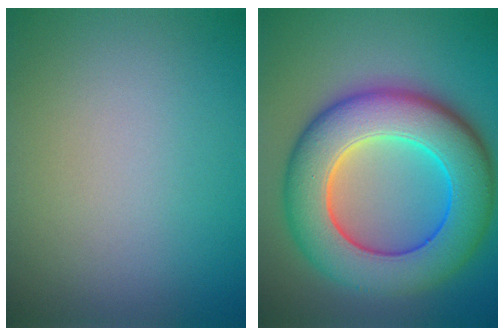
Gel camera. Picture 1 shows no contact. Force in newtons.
{"total": 11.9, "press": 11.9, "slide": 0.1}